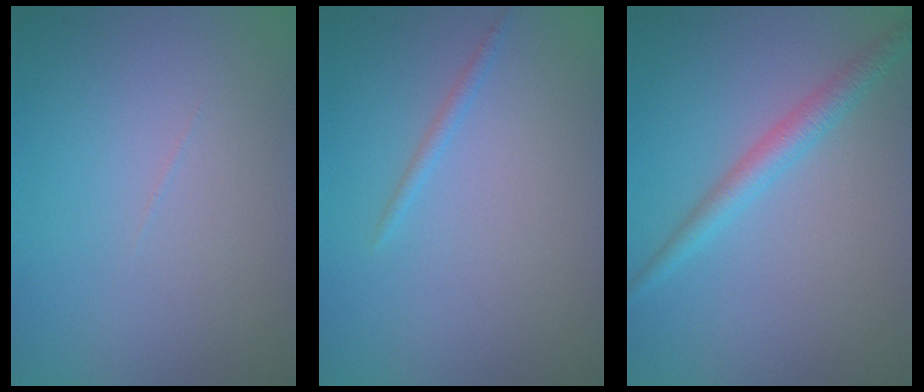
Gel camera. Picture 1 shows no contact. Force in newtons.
{"total": 0.8, "press": 0.8, "slide": 0.0}
{"total": 2.4, "press": 2.4, "slide": 0.0}